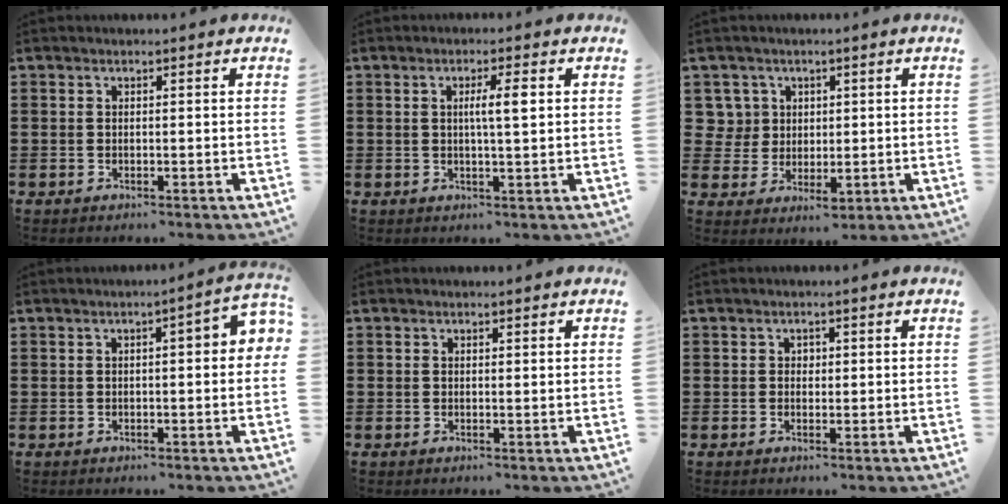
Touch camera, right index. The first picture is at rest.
{"total": 3.8, "force": [0.7, 0.4, 3.7], "torque": [-0.071, 0.003, 0.007]}
{"total": 4.6, "force": [1.5, 4.2, 0.6], "torque": [-0.034, 0.015, 0.028]}
{"total": 2.7, "force": [-0.1, 0.4, 2.7], "torque": [-0.038, -0.001, -0.005]}
{"total": 0.0}
{"total": 0.9, "force": [0.2, 0.8, 0.4], "torque": [-0.008, 0.005, 0.003]}